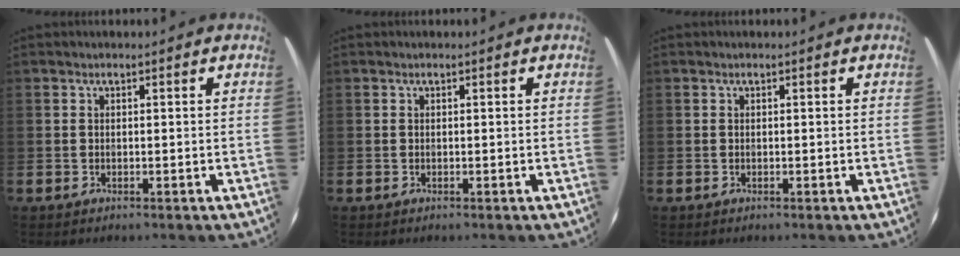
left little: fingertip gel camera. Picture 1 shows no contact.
{"total": 0.0}
{"total": 0.0}